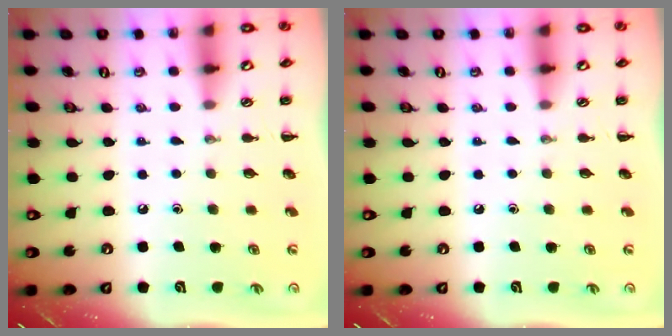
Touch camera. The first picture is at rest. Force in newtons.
{"total": 0.0}